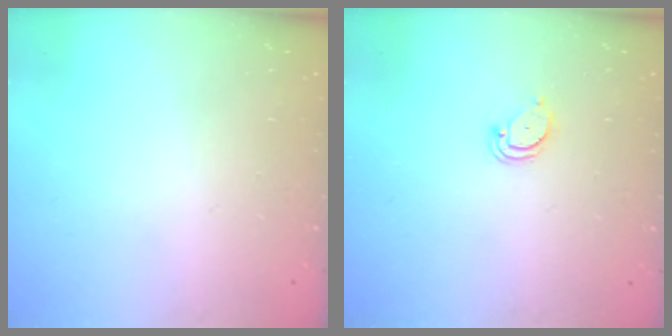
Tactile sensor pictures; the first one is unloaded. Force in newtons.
{"total": 2.1, "press": 2.1, "slide": 0.2}